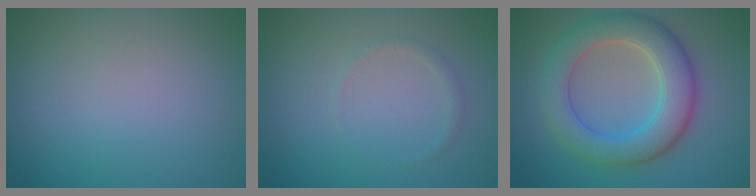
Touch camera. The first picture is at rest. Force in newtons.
{"total": 0.7, "press": 0.7, "slide": 0.0}
{"total": 6.5, "press": 6.5, "slide": 0.4}